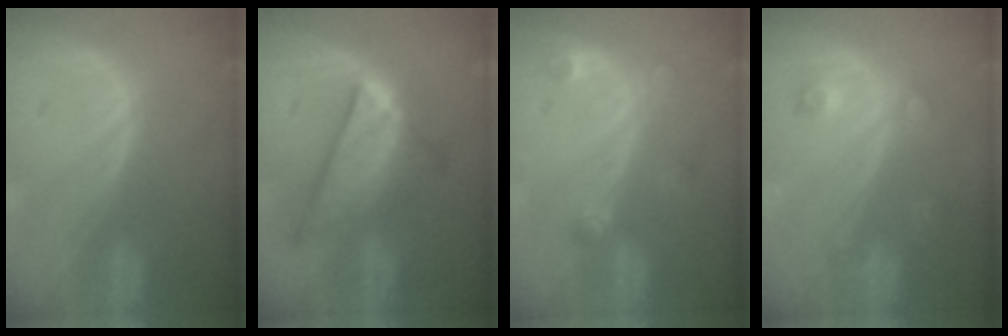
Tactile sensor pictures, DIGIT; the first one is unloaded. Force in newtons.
{"total": 9.1, "press": 9.1, "slide": 0.6}
{"total": 2.6, "press": 2.6, "slide": 0.3}
{"total": 3.7, "press": 3.4, "slide": 1.4}